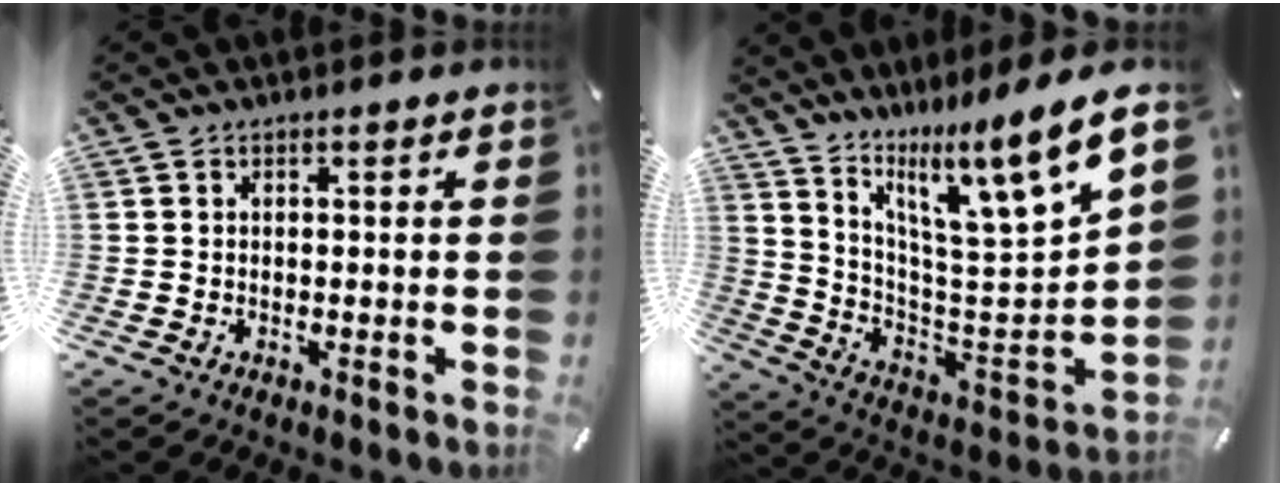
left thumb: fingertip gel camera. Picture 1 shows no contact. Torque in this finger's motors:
{"motor_torque": [2.61, 2.39, 1.38, -1.38, 0.22]}